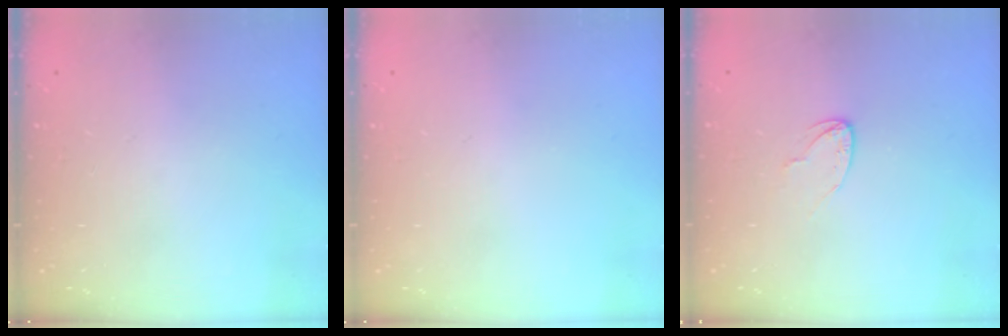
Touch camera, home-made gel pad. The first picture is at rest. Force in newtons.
{"total": 0.0}
{"total": 4.3, "press": 4.3, "slide": 0.3}